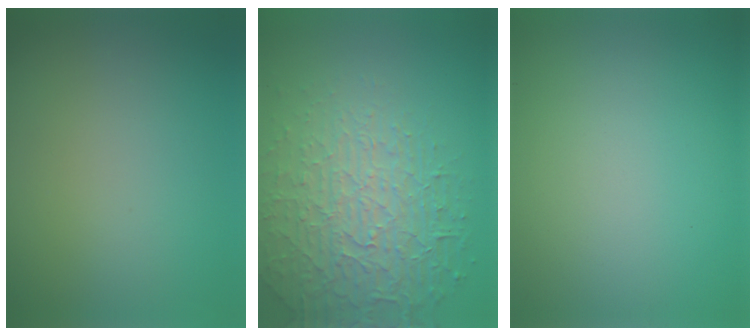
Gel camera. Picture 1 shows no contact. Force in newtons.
{"total": 7.2, "press": 5.2, "slide": 4.9}
{"total": 0.0}